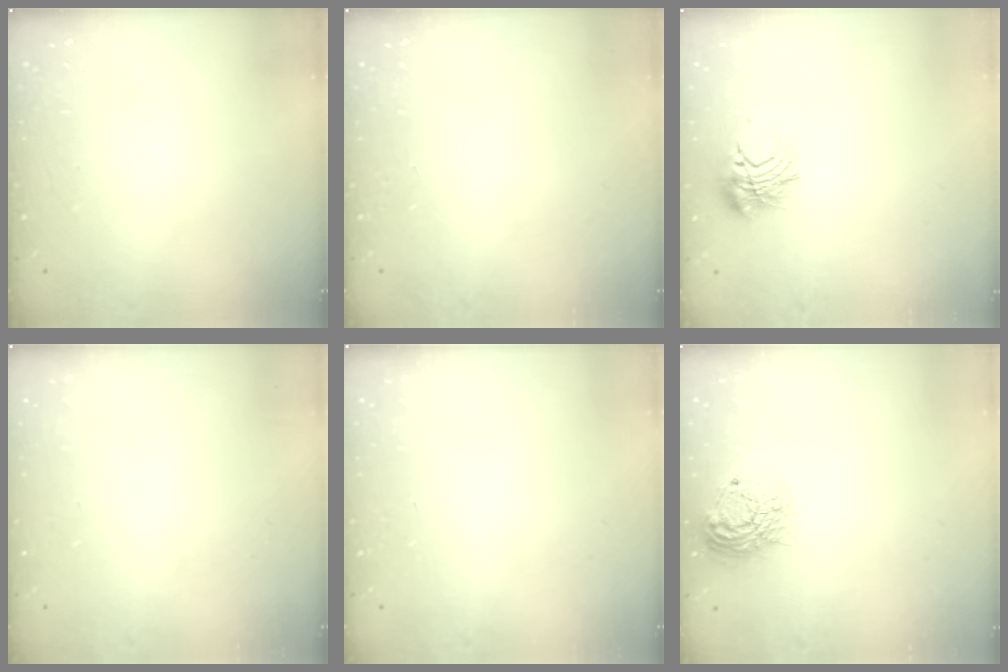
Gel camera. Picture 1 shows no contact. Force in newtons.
{"total": 0.0}
{"total": 9.1, "press": 9.1, "slide": 0.6}
{"total": 0.0}
{"total": 0.0}
{"total": 14.4, "press": 14.4, "slide": 1.0}